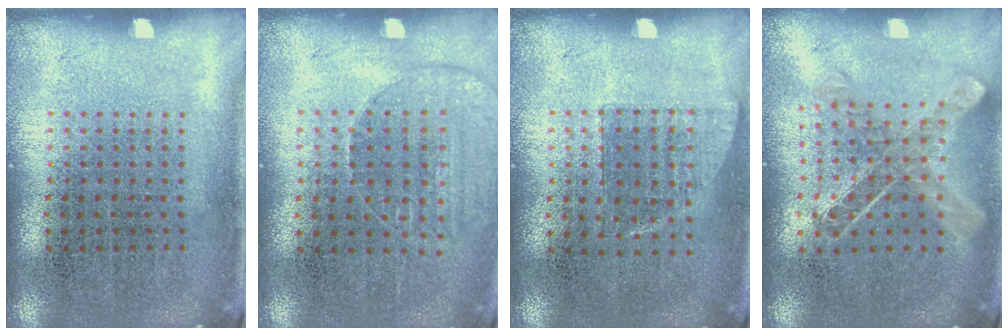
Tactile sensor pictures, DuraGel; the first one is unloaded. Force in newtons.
{"total": 1.4, "press": 1.3, "slide": 0.3}
{"total": 0.7, "press": 0.7, "slide": 0.2}
{"total": 0.9, "press": 0.9, "slide": 0.0}